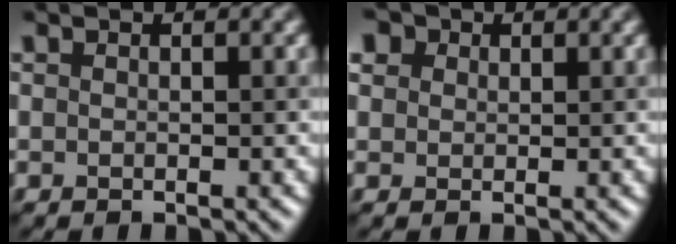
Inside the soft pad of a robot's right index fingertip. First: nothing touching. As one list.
[{"total": 2.2, "force": [1.6, 1.5, 0.6], "torque": [-0.015, 0.015, 0.019]}]